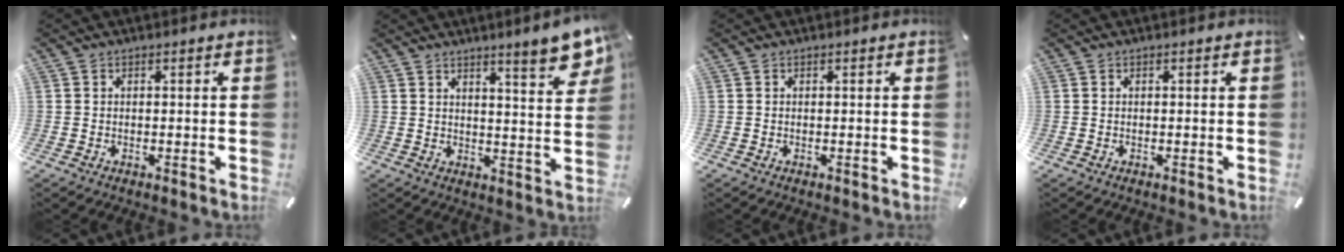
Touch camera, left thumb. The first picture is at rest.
{"total": 8.2, "force": [6.1, 0.6, 5.4], "torque": [-0.076, -0.046, 0.099]}
{"total": 0.0}
{"total": 0.0}